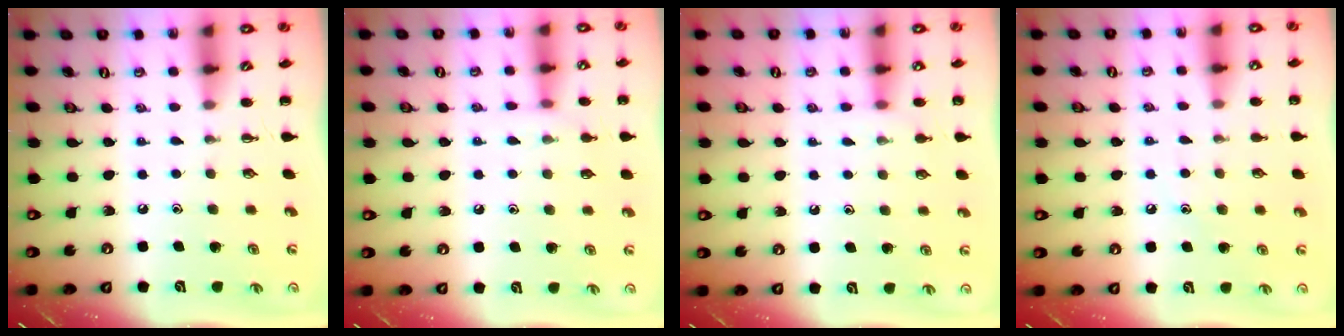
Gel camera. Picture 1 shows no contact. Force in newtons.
{"total": 5.5, "press": 5.3, "slide": 1.5}
{"total": 5.2, "press": 5.0, "slide": 1.5}
{"total": 7.4, "press": 7.2, "slide": 1.8}